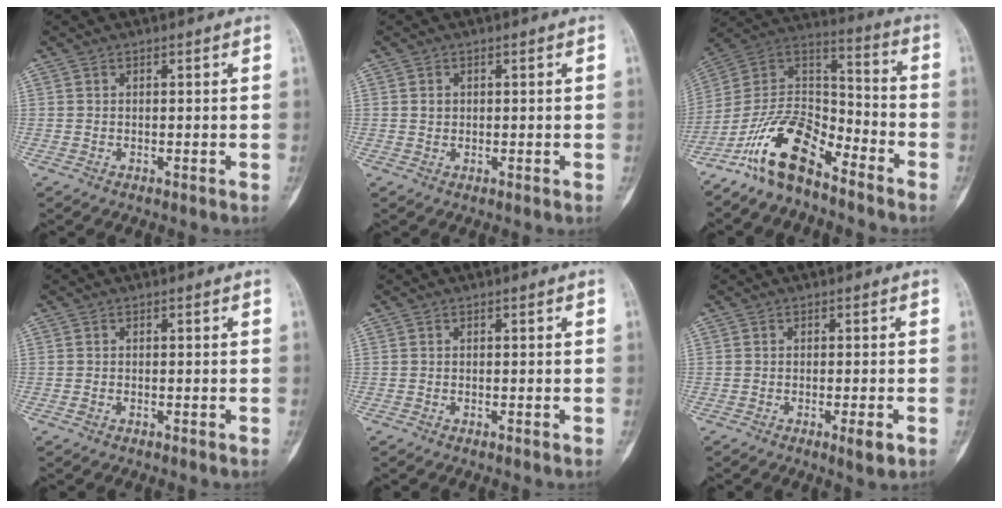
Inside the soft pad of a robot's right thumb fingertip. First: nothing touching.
{"total": 1.2, "force": [0.2, 1.0, 0.5], "torque": [-0.005, 0.002, 0.006]}
{"total": 15.3, "force": [-10.8, 6.1, 9.0], "torque": [-0.152, 0.093, -0.209]}
{"total": 0.6, "force": [-0.3, 0.4, 0.4], "torque": [-0.013, 0.005, -0.004]}
{"total": 0.0}
{"total": 3.1, "force": [-1.3, 0.5, 2.8], "torque": [-0.042, -0.005, -0.020]}